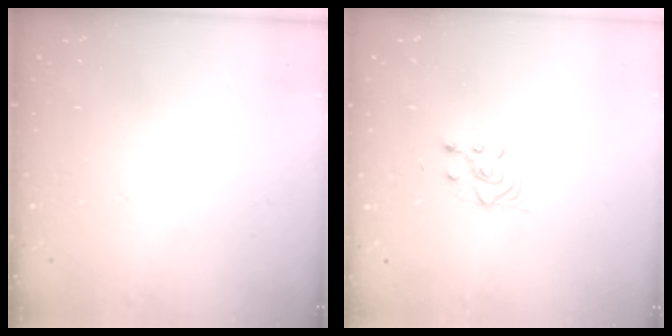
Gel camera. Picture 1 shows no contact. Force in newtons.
{"total": 3.8, "press": 3.6, "slide": 1.4}